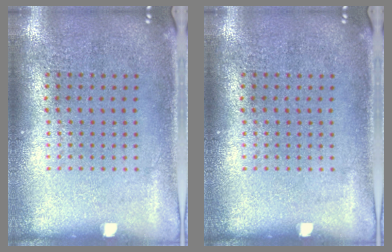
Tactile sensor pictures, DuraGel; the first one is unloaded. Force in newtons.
{"total": 0.0}